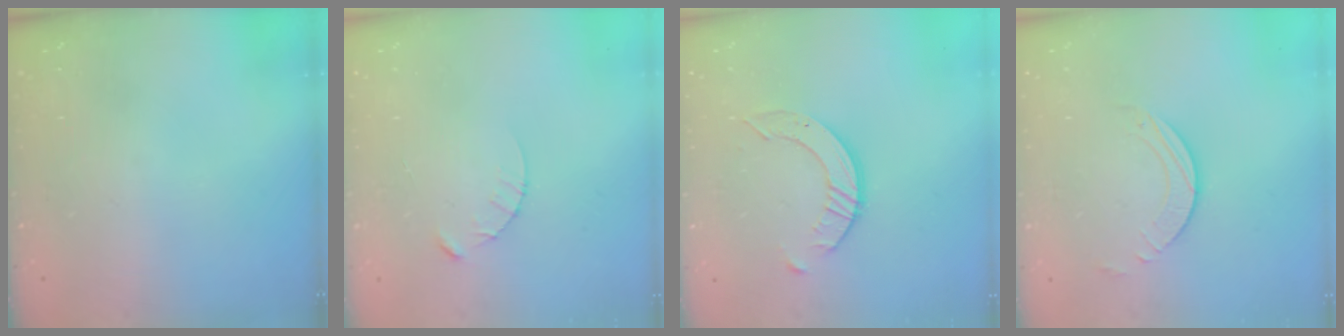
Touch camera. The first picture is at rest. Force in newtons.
{"total": 2.5, "press": 2.5, "slide": 0.3}
{"total": 4.4, "press": 4.3, "slide": 0.5}
{"total": 2.3, "press": 2.3, "slide": 0.2}